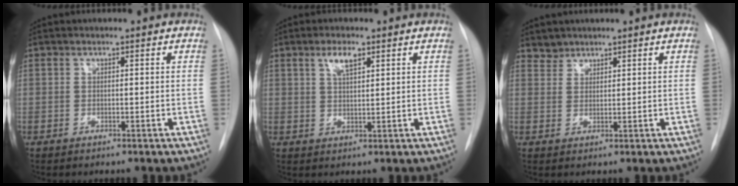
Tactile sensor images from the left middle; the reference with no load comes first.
{"total": 3.3, "force": [1.9, 1.0, 2.5], "torque": [-0.051, 0.002, 0.035]}
{"total": 2.0, "force": [1.7, 0.8, -0.4], "torque": [0.012, 0.006, 0.029]}